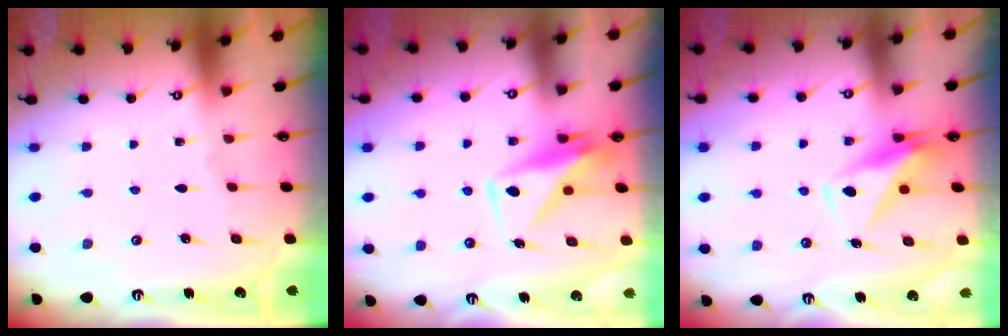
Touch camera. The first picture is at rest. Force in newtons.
{"total": 9.3, "press": 9.2, "slide": 0.8}
{"total": 7.3, "press": 7.2, "slide": 1.1}